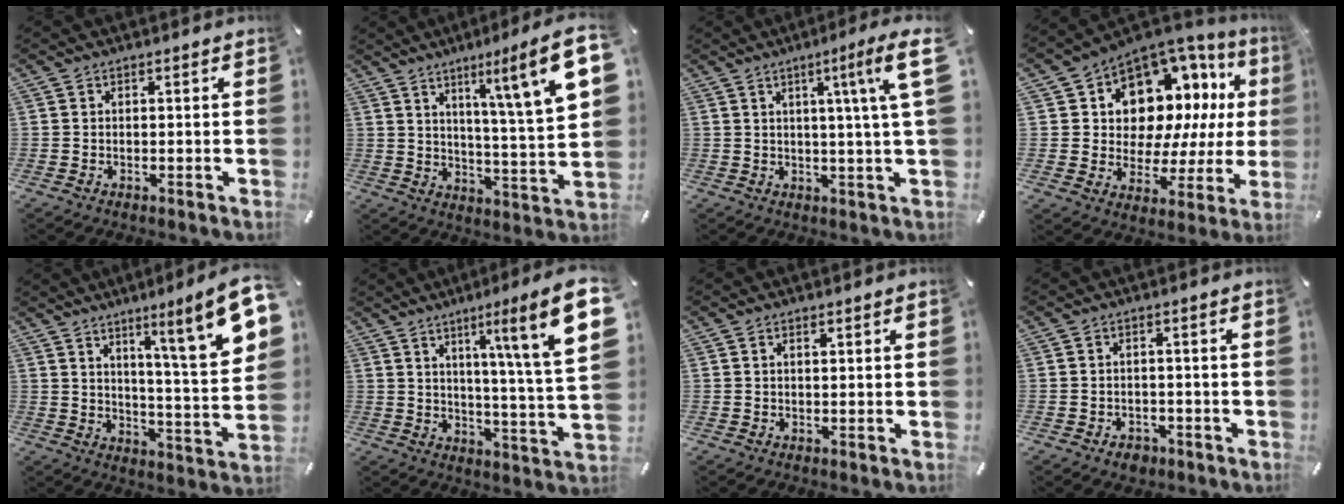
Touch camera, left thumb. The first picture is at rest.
{"total": 14.2, "force": [7.8, 0.8, 11.8], "torque": [-0.169, -0.054, 0.108]}
{"total": 11.5, "force": [4.1, -0.3, 10.7], "torque": [-0.164, -0.017, 0.057]}
{"total": 13.3, "force": [6.1, 10.0, 6.4], "torque": [-0.099, -0.067, 0.115]}
{"total": 16.7, "force": [9.6, 1.8, 13.5], "torque": [-0.196, -0.071, 0.137]}
{"total": 17.1, "force": [8.1, 1.0, 15.0], "torque": [-0.218, -0.055, 0.103]}
{"total": 0.9, "force": [0.4, 0.4, 0.7], "torque": [-0.014, 0.003, 0.006]}
{"total": 2.8, "force": [-1.5, 2.1, 1.1], "torque": [-0.018, 0.006, -0.029]}